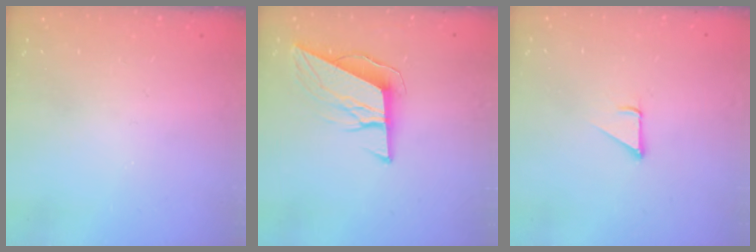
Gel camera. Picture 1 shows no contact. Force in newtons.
{"total": 9.9, "press": 9.6, "slide": 2.3}
{"total": 1.9, "press": 1.9, "slide": 0.1}